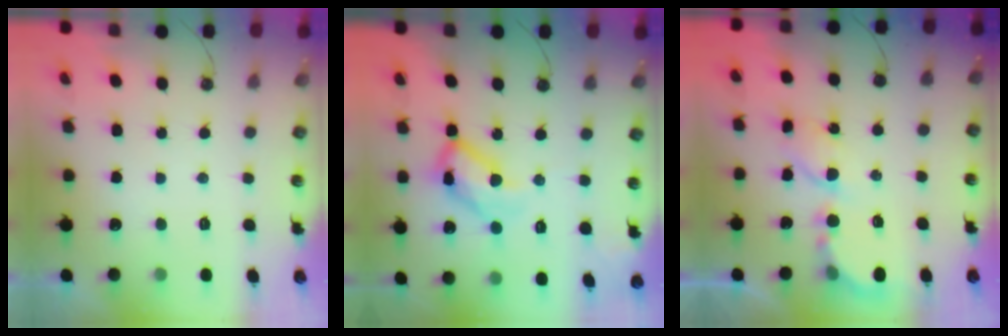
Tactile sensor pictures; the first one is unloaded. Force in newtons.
{"total": 15.7, "press": 15.7, "slide": 0.7}
{"total": 7.3, "press": 7.3, "slide": 0.5}